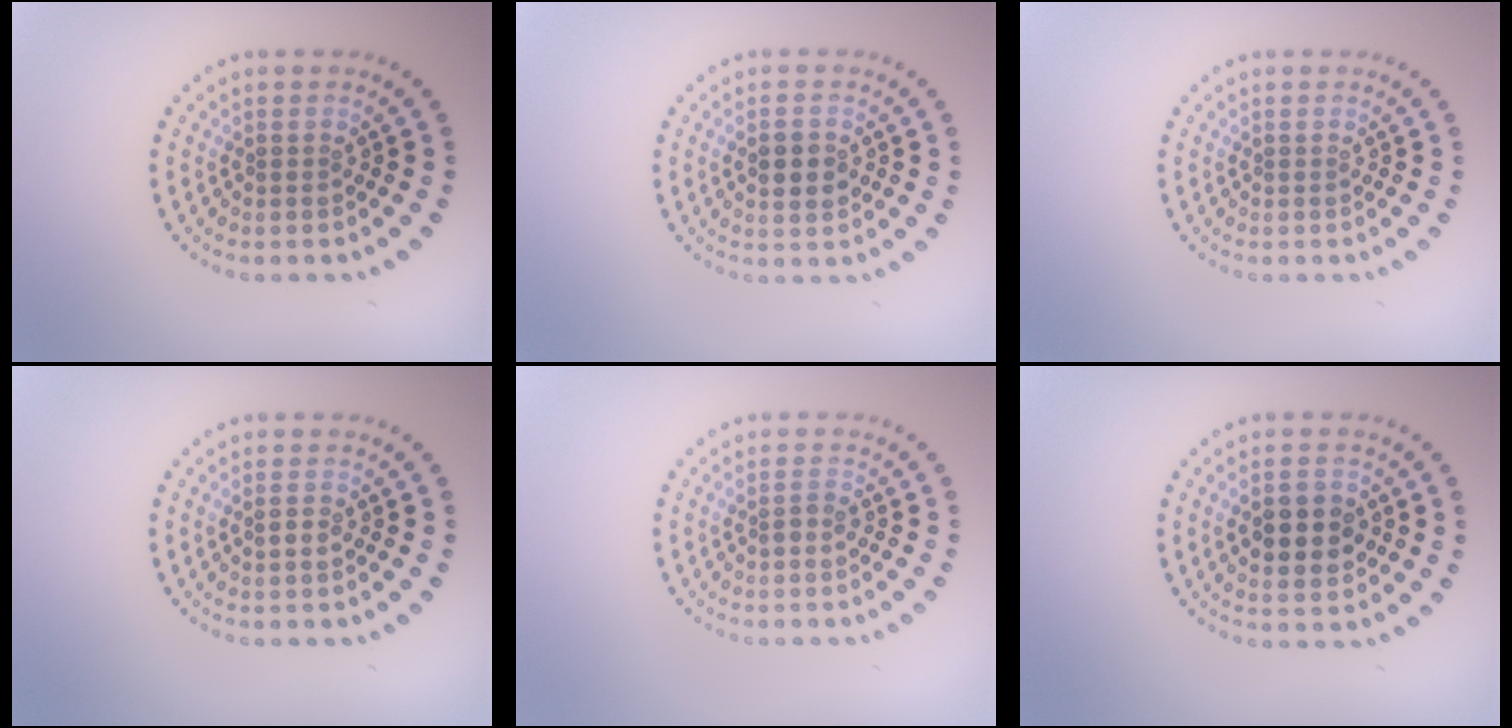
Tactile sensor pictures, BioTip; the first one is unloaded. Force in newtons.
{"total": 2.6, "press": 2.6, "slide": 0.1}
{"total": 0.0}
{"total": 1.0, "press": 1.0, "slide": 0.2}
{"total": 1.0, "press": 0.9, "slide": 0.5}
{"total": 4.5, "press": 4.5, "slide": 0.2}